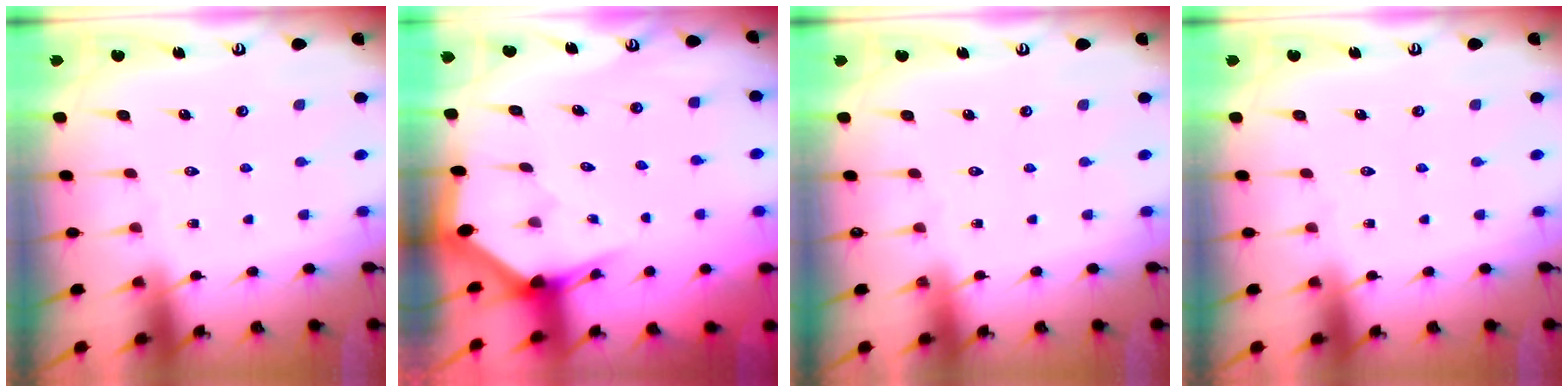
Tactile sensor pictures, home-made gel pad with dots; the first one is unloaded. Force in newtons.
{"total": 2.9, "press": 2.9, "slide": 0.1}
{"total": 0.0}
{"total": 0.0}